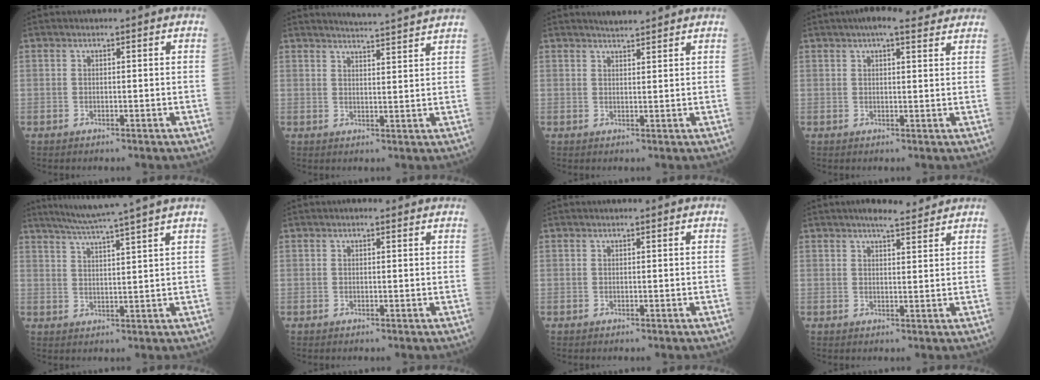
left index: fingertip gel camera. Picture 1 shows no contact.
{"total": 9.3, "force": [9.0, -1.4, 2.1], "torque": [-0.036, -0.007, 0.108]}
{"total": 3.1, "force": [3.0, 0.1, 0.8], "torque": [-0.016, 0.014, 0.048]}
{"total": 7.3, "force": [5.9, 1.6, 3.9], "torque": [-0.056, 0.032, 0.077]}
{"total": 11.4, "force": [9.6, -2.1, 5.7], "torque": [-0.098, 0.004, 0.139]}
{"total": 1.4, "force": [1.1, 0.4, 0.7], "torque": [-0.013, 0.013, 0.013]}
{"total": 0.5, "force": [0.5, 0.0, 0.2], "torque": [-0.005, 0.005, 0.008]}
{"total": 5.3, "force": [4.6, 0.8, 2.3], "torque": [-0.039, 0.015, 0.067]}